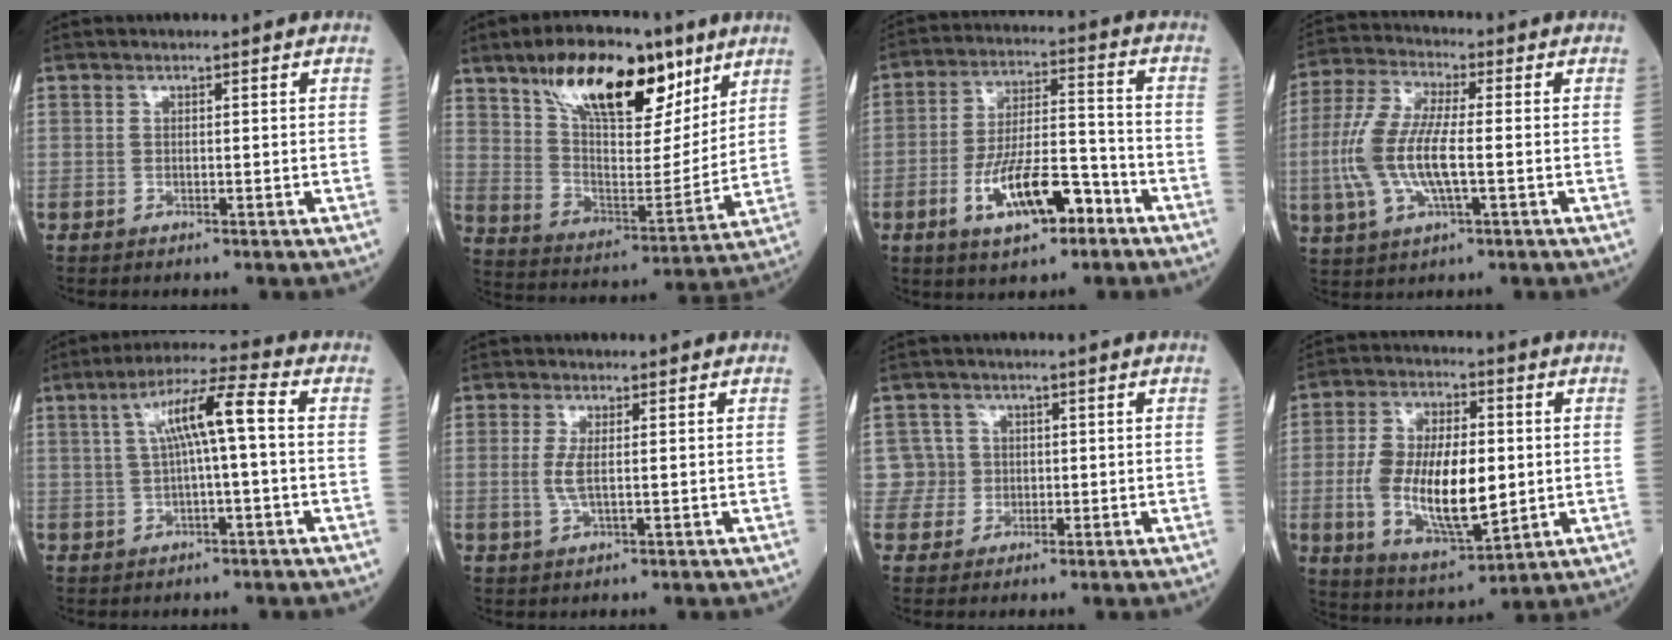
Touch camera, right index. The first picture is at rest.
{"total": 20.3, "force": [12.1, 7.7, 14.3], "torque": [-0.249, 0.014, 0.211]}
{"total": 12.3, "force": [-5.9, 3.9, 10.1], "torque": [-0.189, 0.008, -0.096]}
{"total": 11.7, "force": [-1.3, 3.2, 11.1], "torque": [-0.253, 0.004, -0.026]}
{"total": 8.5, "force": [1.1, 0.5, 8.4], "torque": [-0.149, 0.027, 0.018]}
{"total": 3.1, "force": [0.1, 0.7, 3.0], "torque": [-0.069, -0.005, 0.003]}
{"total": 4.0, "force": [0.4, 3.9, -0.5], "torque": [0.027, 0.011, 0.006]}
{"total": 16.1, "force": [-1.0, 6.3, 14.8], "torque": [-0.288, -0.005, -0.010]}